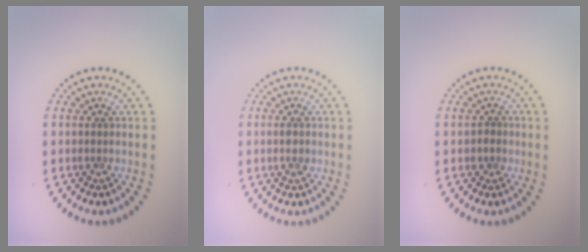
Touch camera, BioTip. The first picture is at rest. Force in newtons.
{"total": 1.1, "press": 1.1, "slide": 0.1}
{"total": 0.9, "press": 0.6, "slide": 0.6}